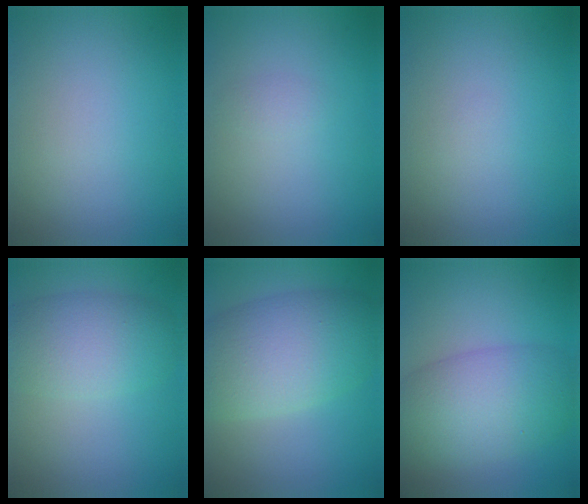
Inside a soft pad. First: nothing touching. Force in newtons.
{"total": 0.8, "press": 0.8, "slide": 0.0}
{"total": 0.0}
{"total": 5.4, "press": 5.4, "slide": 0.5}
{"total": 8.4, "press": 8.4, "slide": 0.5}
{"total": 7.5, "press": 7.5, "slide": 0.2}